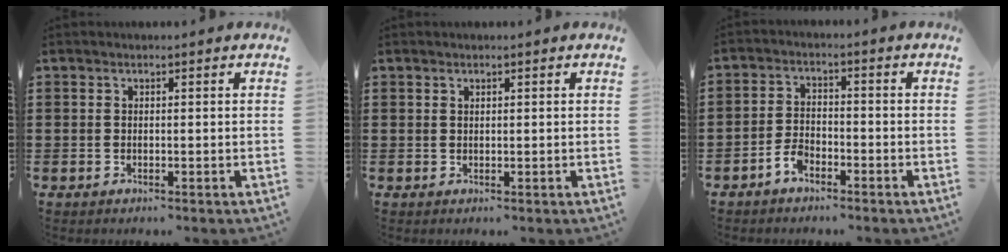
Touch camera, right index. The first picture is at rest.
{"total": 0.5, "force": [0.4, 0.4, 0.1], "torque": [-0.004, 0.001, 0.008]}
{"total": 3.6, "force": [-2.6, 1.7, 1.7], "torque": [-0.046, 0.003, -0.057]}